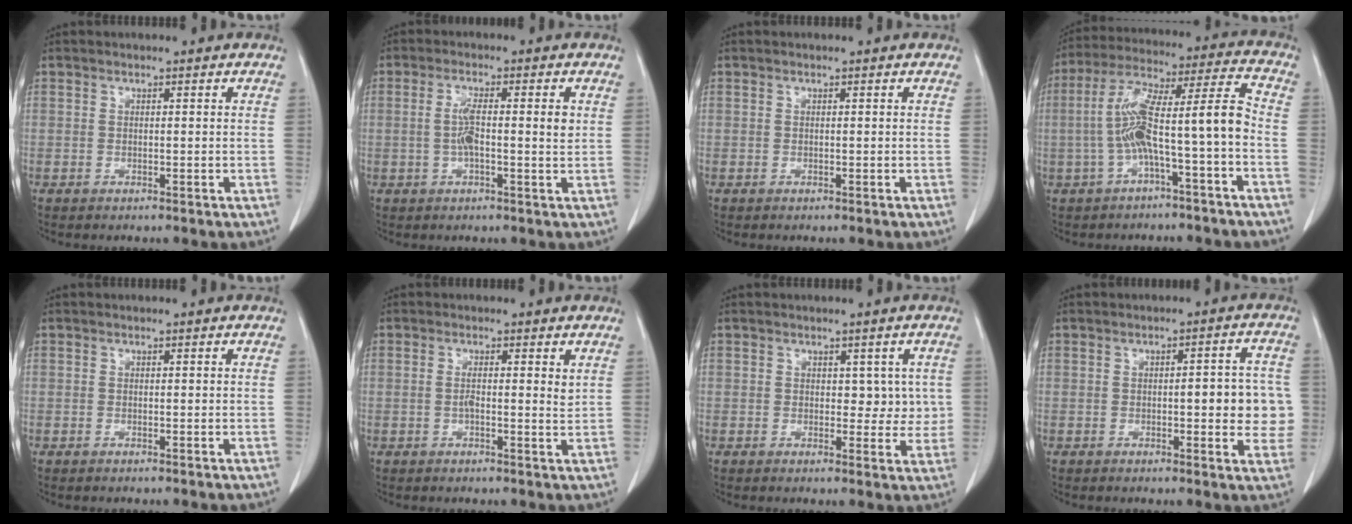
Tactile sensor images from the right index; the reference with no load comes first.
{"total": 5.0, "force": [0.3, 0.7, 4.9], "torque": [-0.096, 0.006, 0.002]}
{"total": 0.0}
{"total": 11.8, "force": [-2.9, 0.4, 11.4], "torque": [-0.214, 0.041, -0.049]}
{"total": 0.0}
{"total": 2.5, "force": [0.6, 0.4, 2.4], "torque": [-0.040, 0.001, 0.008]}
{"total": 3.6, "force": [0.7, 2.5, 2.5], "torque": [-0.014, 0.002, 0.009]}
{"total": 7.5, "force": [-0.4, 2.4, 7.1], "torque": [-0.073, 0.011, -0.006]}